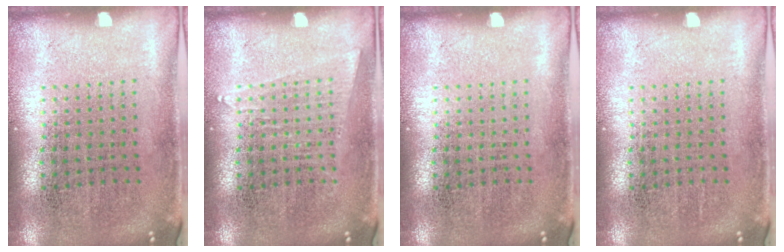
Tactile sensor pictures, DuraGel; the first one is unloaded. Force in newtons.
{"total": 1.0, "press": 1.0, "slide": 0.1}
{"total": 0.0}
{"total": 0.0}